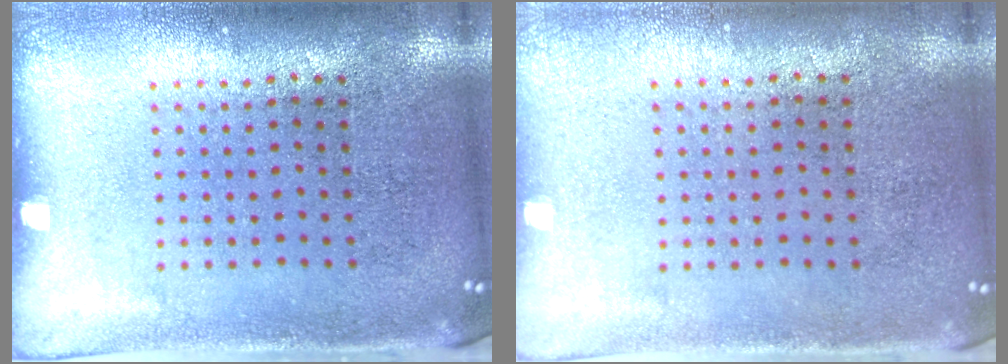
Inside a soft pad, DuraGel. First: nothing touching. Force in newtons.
{"total": 0.0}